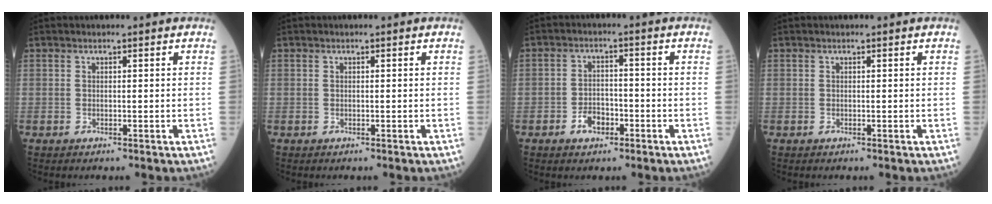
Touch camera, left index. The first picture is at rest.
{"total": 0.0}
{"total": 3.8, "force": [-2.1, 2.3, 2.1], "torque": [-0.039, 0.003, -0.036]}
{"total": 0.0}